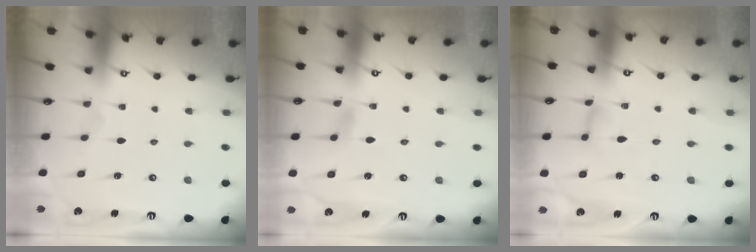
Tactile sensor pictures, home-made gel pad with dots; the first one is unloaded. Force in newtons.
{"total": 2.7, "press": 2.7, "slide": 0.4}
{"total": 4.6, "press": 4.6, "slide": 0.2}